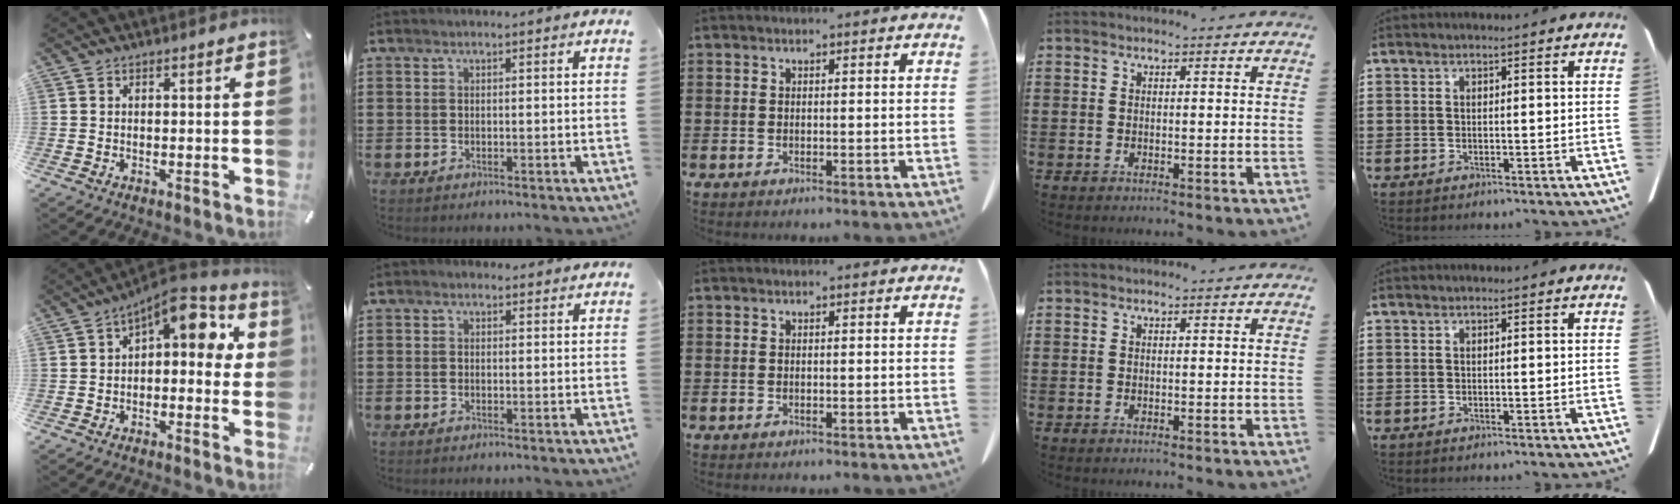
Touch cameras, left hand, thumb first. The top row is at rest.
{"thumb": {"total": 10.2, "force": [4.0, 4.8, 8.0], "torque": [-0.110, -0.024, 0.064]}, "index": {"total": 0.8, "force": [0.3, 0.6, 0.4], "torque": [-0.009, 0.006, 0.005]}}